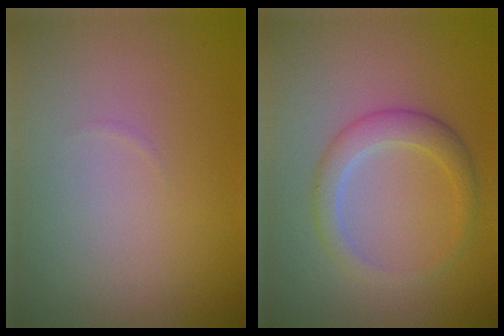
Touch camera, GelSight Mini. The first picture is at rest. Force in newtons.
{"total": 2.6, "press": 2.6, "slide": 0.1}